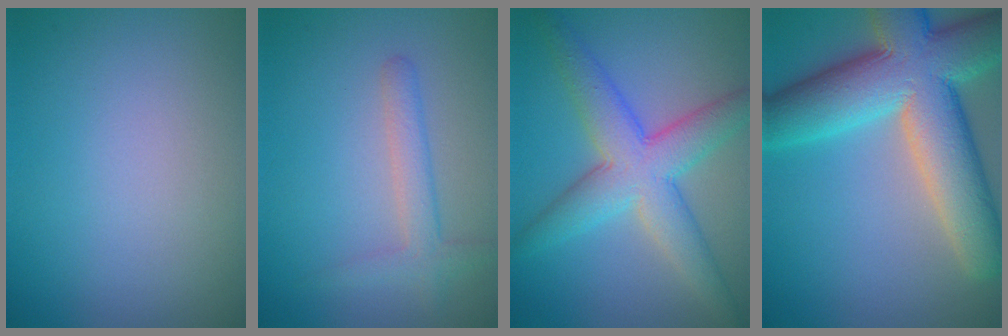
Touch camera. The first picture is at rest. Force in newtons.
{"total": 1.8, "press": 1.8, "slide": 0.2}
{"total": 6.5, "press": 6.5, "slide": 0.2}
{"total": 12.8, "press": 12.8, "slide": 0.7}